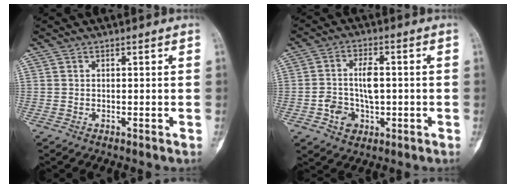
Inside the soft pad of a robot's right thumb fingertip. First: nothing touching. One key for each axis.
{"total": 7.8, "fx": -1.0, "fy": 5.3, "fz": 5.6, "tx": -0.079, "ty": 0.016, "tz": -0.012}